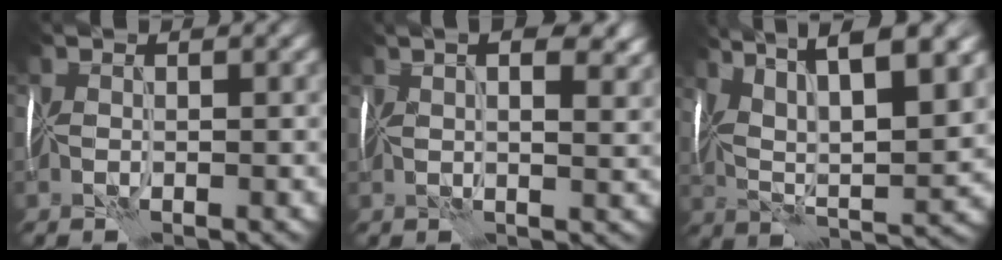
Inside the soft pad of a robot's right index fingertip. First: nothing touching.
{"total": 8.7, "force": [4.1, 4.3, 6.4], "torque": [-0.050, 0.034, 0.032]}
{"total": 11.8, "force": [5.9, 3.6, 9.5], "torque": [-0.163, 0.008, 0.093]}